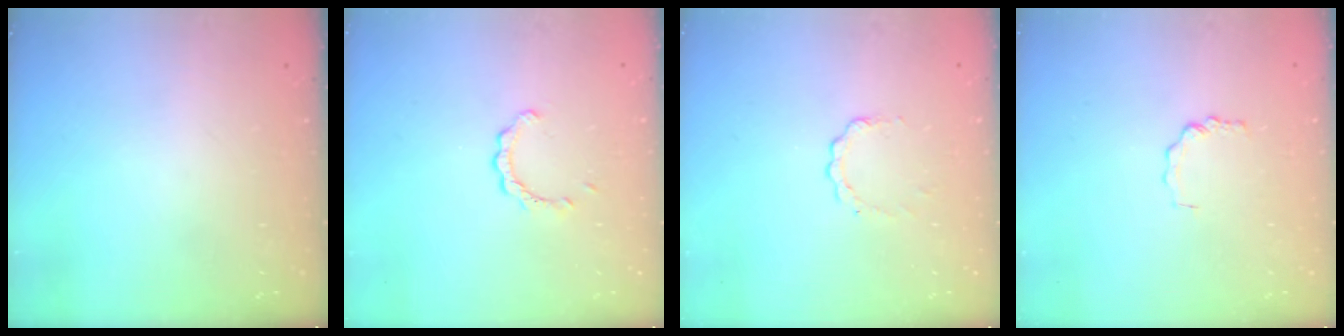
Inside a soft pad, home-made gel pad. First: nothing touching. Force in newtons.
{"total": 2.2, "press": 2.2, "slide": 0.2}
{"total": 2.5, "press": 2.5, "slide": 0.3}
{"total": 1.8, "press": 1.8, "slide": 0.3}